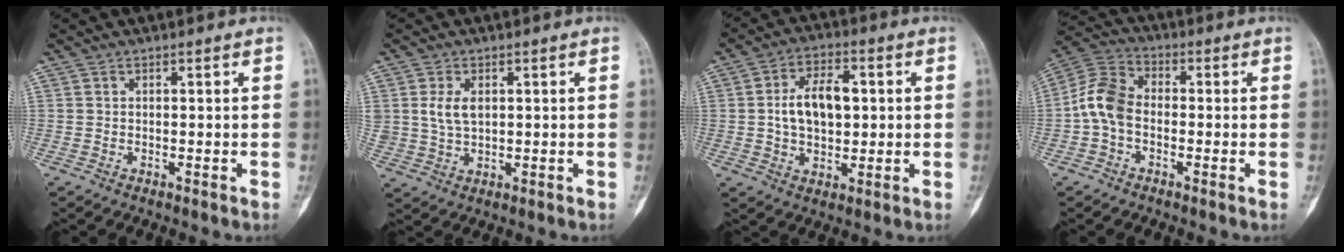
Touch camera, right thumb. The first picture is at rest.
{"total": 4.6, "force": [1.0, 2.9, 3.5], "torque": [-0.064, -0.005, 0.024]}
{"total": 10.5, "force": [0.9, 6.3, 8.3], "torque": [-0.127, 0.008, 0.017]}
{"total": 8.4, "force": [-1.4, 5.6, 6.1], "torque": [-0.116, 0.025, -0.043]}